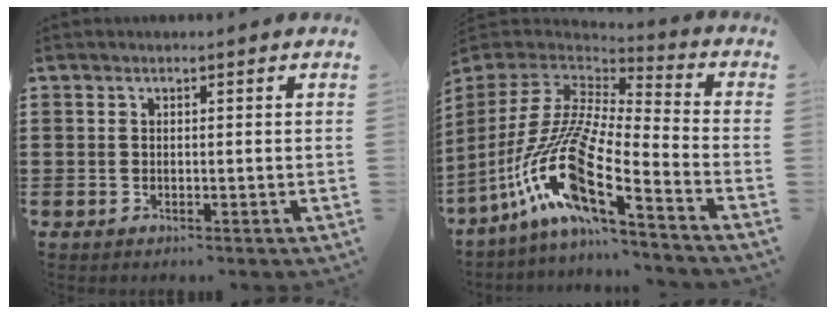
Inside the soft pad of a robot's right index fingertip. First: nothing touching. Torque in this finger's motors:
{"motor_torque": [2.14, 0.00, 1.05, 0.21]}